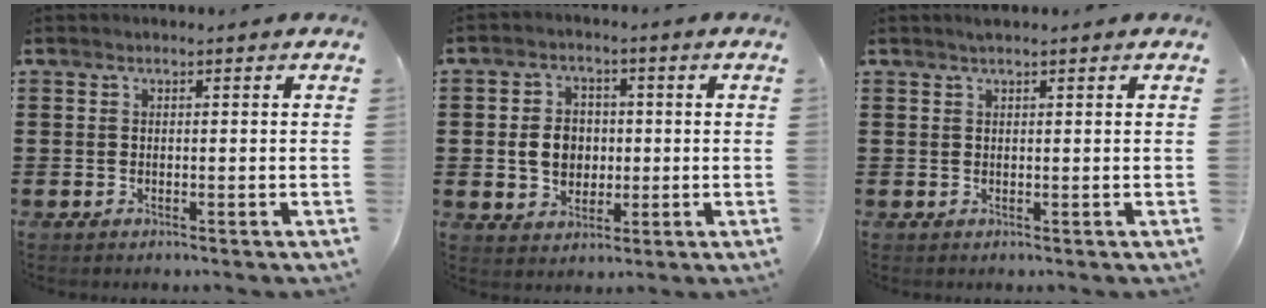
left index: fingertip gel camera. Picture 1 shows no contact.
{"total": 5.9, "force": [-0.2, 4.8, 3.5], "torque": [-0.076, 0.007, -0.010]}
{"total": 0.9, "force": [0.8, 0.0, 0.5], "torque": [-0.011, 0.000, 0.015]}